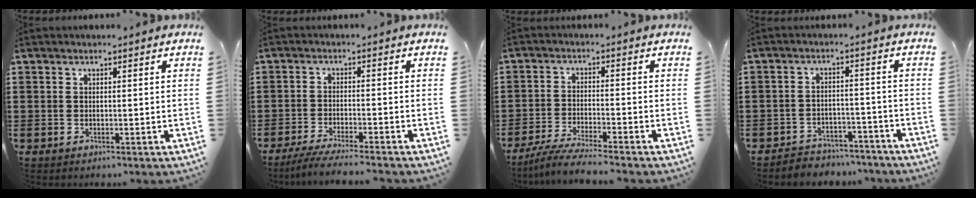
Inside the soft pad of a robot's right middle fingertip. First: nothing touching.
{"total": 3.8, "force": [-3.5, -0.2, 1.6], "torque": [-0.033, -0.010, -0.068]}
{"total": 4.7, "force": [-4.3, -0.2, 1.9], "torque": [-0.046, -0.014, -0.085]}
{"total": 3.8, "force": [-3.7, 0.7, -0.3], "torque": [-0.003, 0.003, -0.080]}